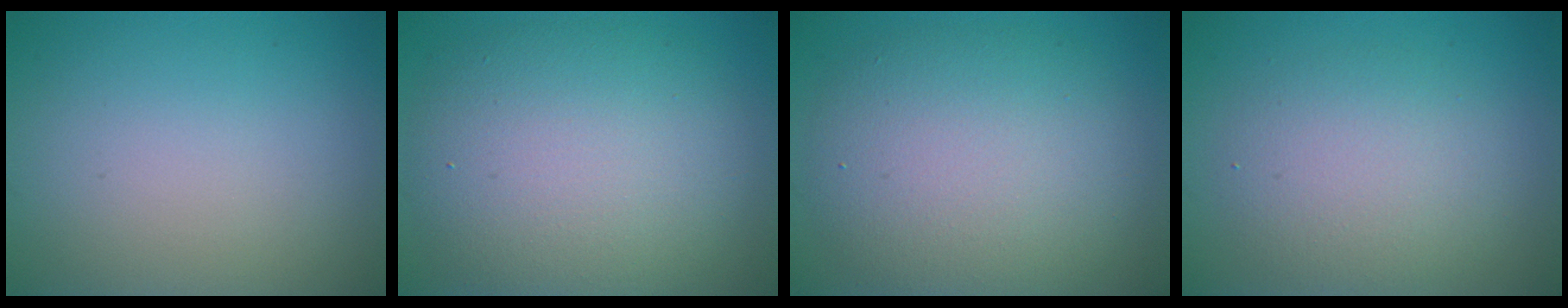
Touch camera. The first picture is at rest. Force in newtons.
{"total": 9.6, "press": 9.6, "slide": 0.6}
{"total": 7.9, "press": 7.9, "slide": 0.4}
{"total": 4.2, "press": 4.2, "slide": 0.3}